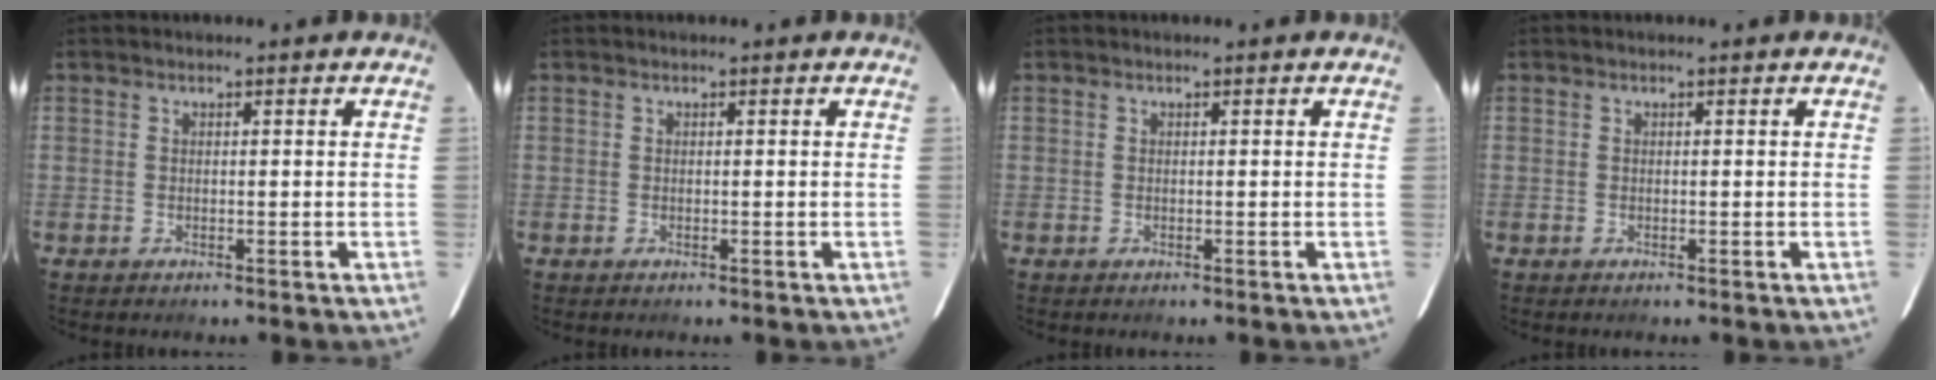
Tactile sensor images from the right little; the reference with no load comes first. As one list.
[{"total": 0.0}, {"total": 0.0}, {"total": 0.0}]